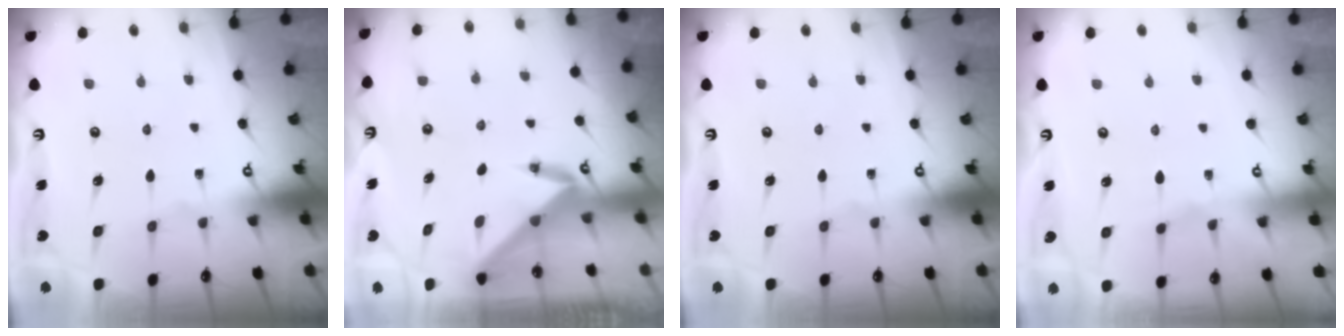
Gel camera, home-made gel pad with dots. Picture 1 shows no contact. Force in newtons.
{"total": 3.4, "press": 3.4, "slide": 0.4}
{"total": 0.0}
{"total": 2.4, "press": 2.4, "slide": 0.5}